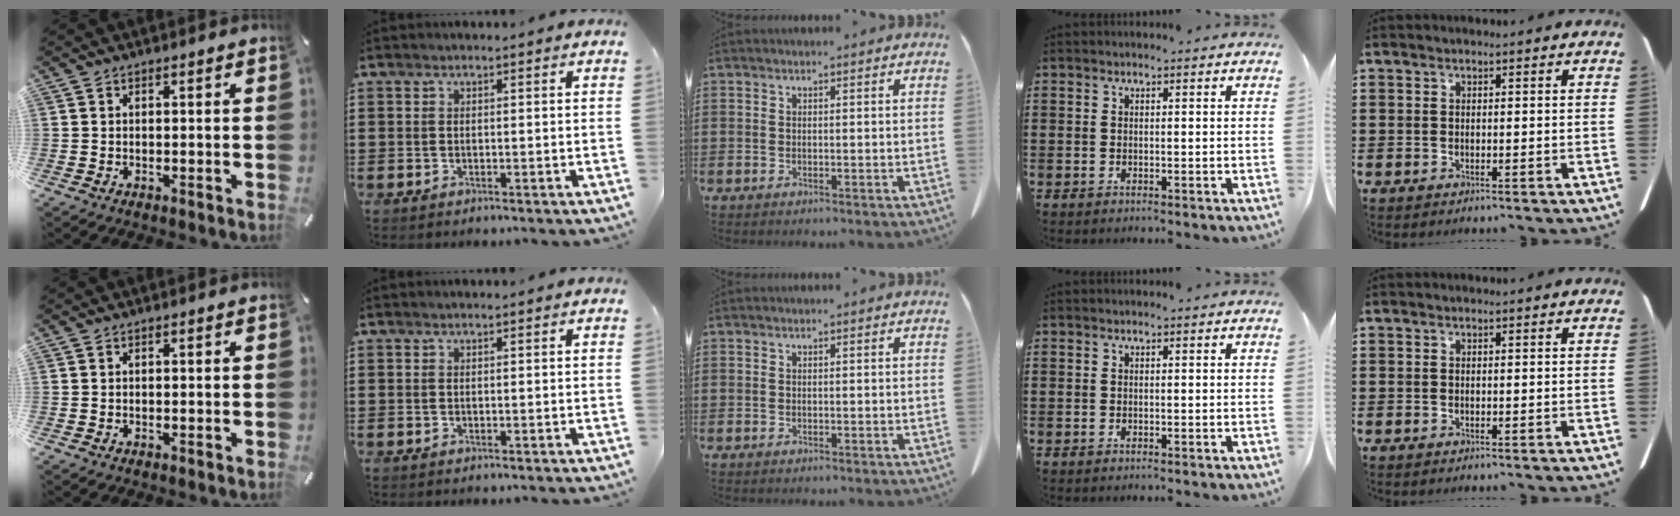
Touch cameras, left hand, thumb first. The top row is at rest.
{}